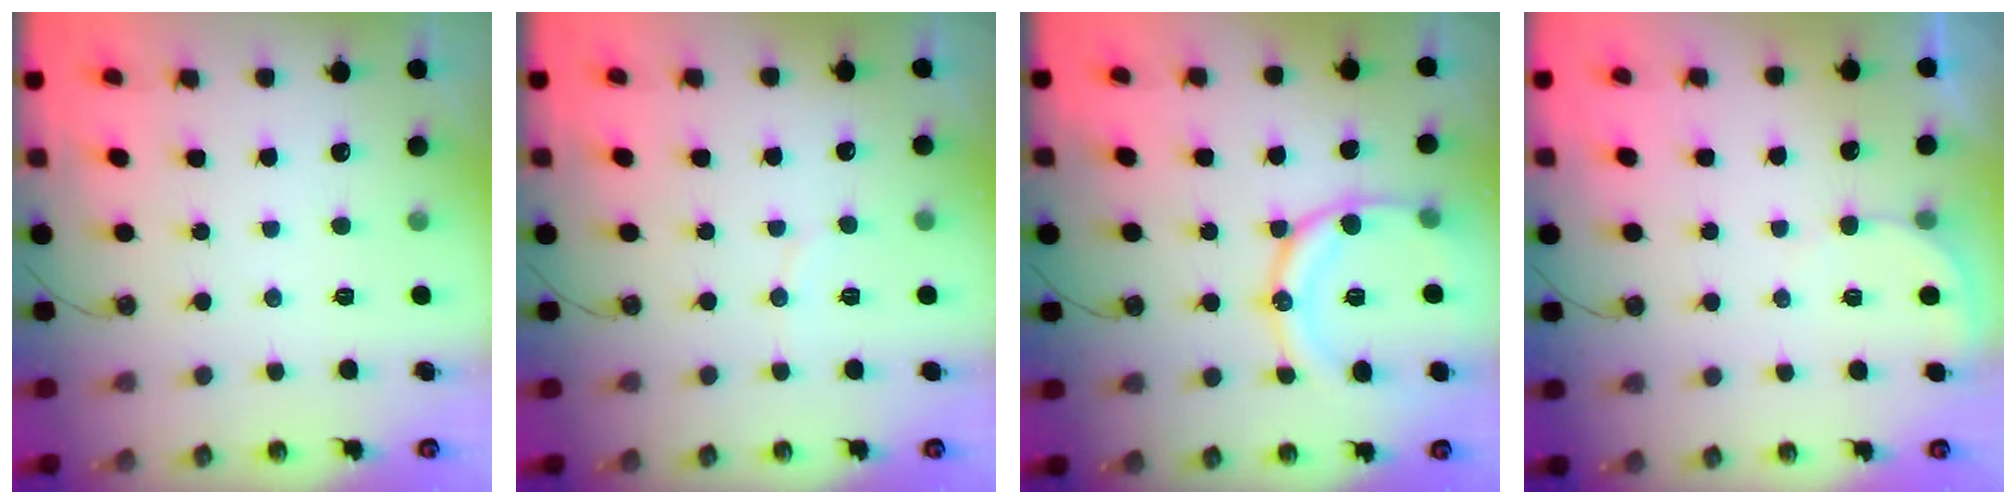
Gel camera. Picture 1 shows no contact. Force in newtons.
{"total": 3.8, "press": 3.7, "slide": 0.4}
{"total": 15.4, "press": 15.4, "slide": 0.7}
{"total": 2.6, "press": 2.6, "slide": 0.2}